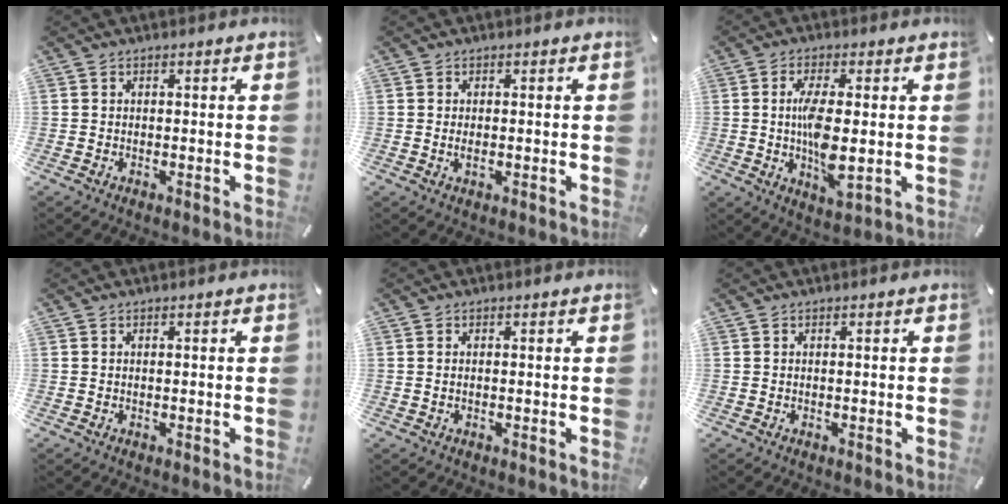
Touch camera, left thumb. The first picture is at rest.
{"total": 1.5, "force": [-0.1, 0.7, 1.4], "torque": [-0.035, -0.003, -0.004]}
{"total": 9.6, "force": [0.2, 3.4, 9.0], "torque": [-0.187, -0.014, -0.001]}
{"total": 0.0}
{"total": 0.8, "force": [0.0, 0.1, 0.8], "torque": [-0.016, -0.002, 0.001]}
{"total": 0.0}